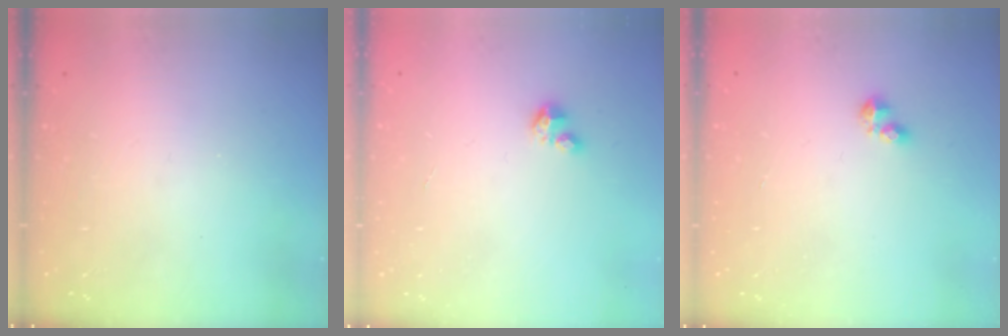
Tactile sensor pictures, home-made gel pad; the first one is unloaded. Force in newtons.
{"total": 1.9, "press": 1.9, "slide": 0.1}
{"total": 2.8, "press": 2.8, "slide": 0.4}